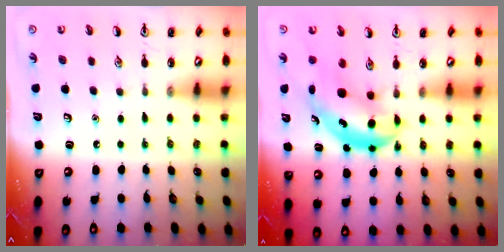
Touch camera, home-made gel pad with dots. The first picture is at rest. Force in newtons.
{"total": 6.1, "press": 6.0, "slide": 1.2}